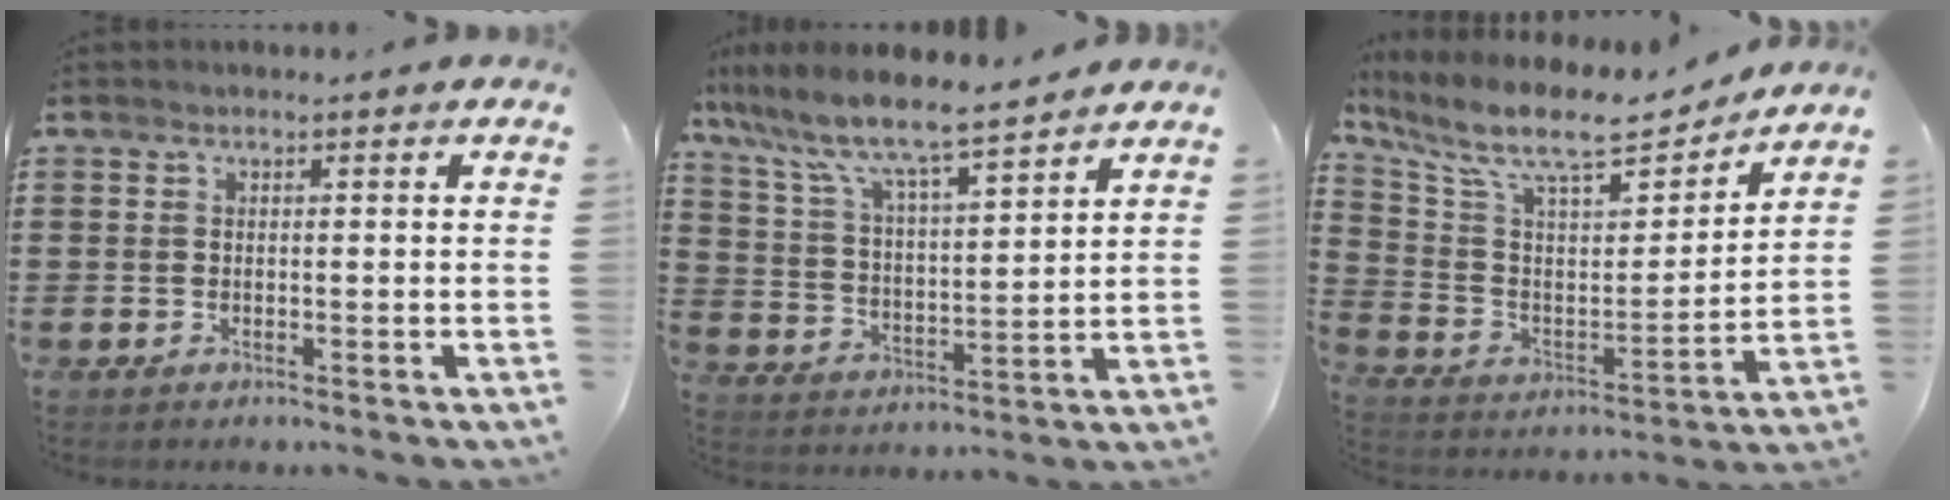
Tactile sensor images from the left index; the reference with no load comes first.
{"total": 7.5, "force": [6.5, 0.8, 3.5], "torque": [-0.098, -0.040, 0.108]}
{"total": 11.5, "force": [9.2, 2.9, 6.3], "torque": [-0.151, -0.050, 0.155]}